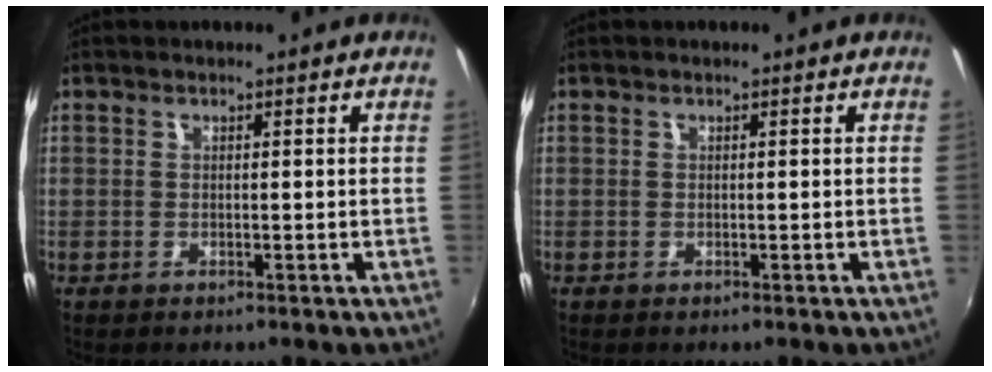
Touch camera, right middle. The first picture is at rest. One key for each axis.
{"total": 0.0}